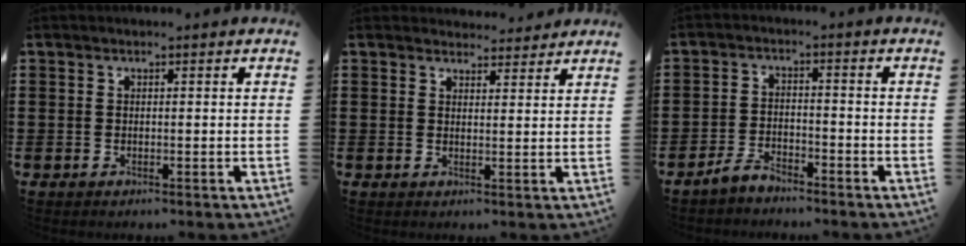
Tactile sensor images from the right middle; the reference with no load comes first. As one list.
[{"total": 2.7, "force": [2.6, 0.4, -0.2], "torque": [0.005, -0.008, 0.049]}, {"total": 3.5, "force": [-3.3, 0.8, 0.6], "torque": [-0.022, 0.007, -0.071]}]